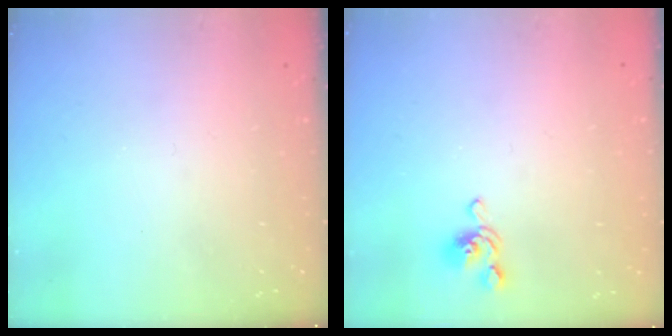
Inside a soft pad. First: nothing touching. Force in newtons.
{"total": 2.6, "press": 2.5, "slide": 0.7}